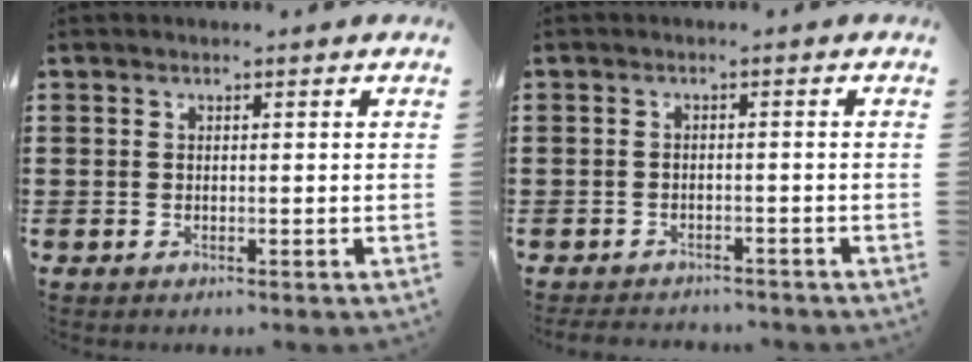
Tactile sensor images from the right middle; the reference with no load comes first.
{"total": 2.0, "force": [-2.0, 0.3, 0.0], "torque": [-0.007, -0.001, -0.044]}